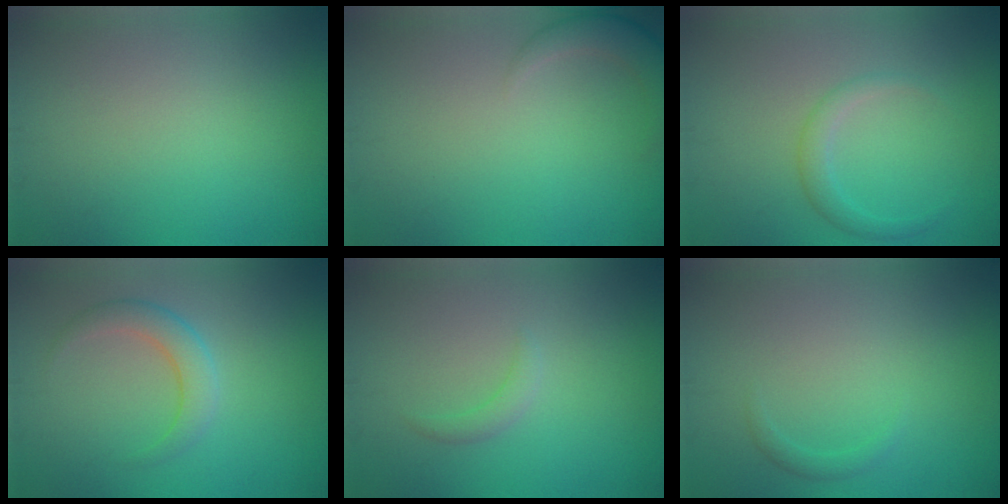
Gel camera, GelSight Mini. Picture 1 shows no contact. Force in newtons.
{"total": 2.3, "press": 2.3, "slide": 0.2}
{"total": 1.8, "press": 1.8, "slide": 0.1}
{"total": 2.8, "press": 2.8, "slide": 0.1}
{"total": 1.2, "press": 1.2, "slide": 0.2}
{"total": 0.8, "press": 0.8, "slide": 0.1}